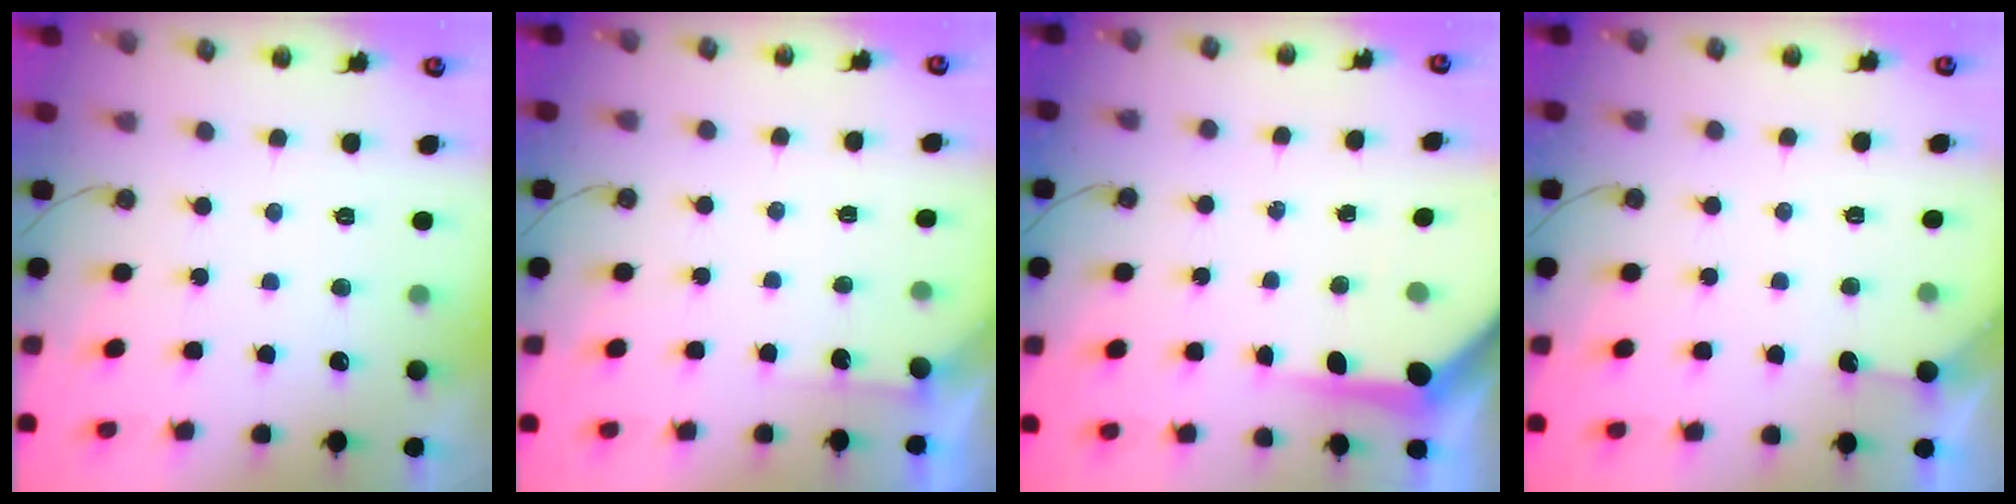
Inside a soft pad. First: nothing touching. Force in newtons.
{"total": 2.8, "press": 2.8, "slide": 0.4}
{"total": 6.4, "press": 6.4, "slide": 0.5}
{"total": 2.9, "press": 2.9, "slide": 0.4}